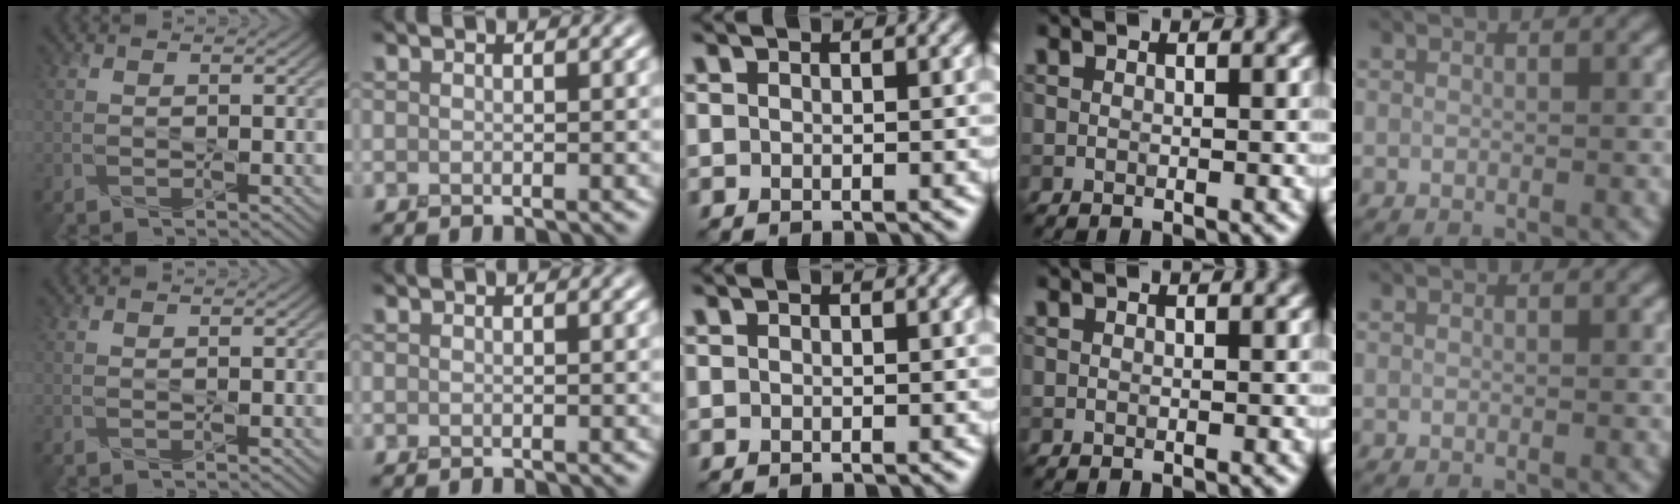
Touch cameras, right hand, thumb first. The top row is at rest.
{}